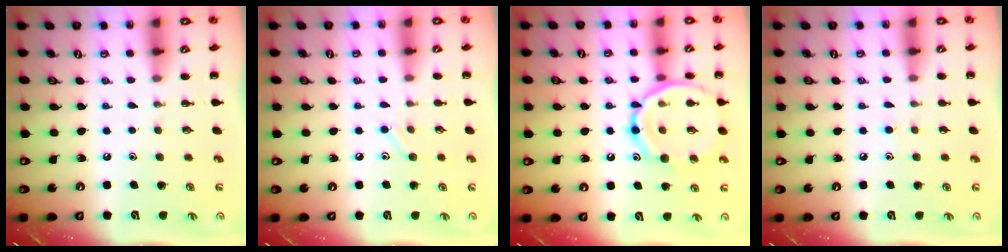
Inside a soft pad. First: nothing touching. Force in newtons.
{"total": 7.0, "press": 6.7, "slide": 2.0}
{"total": 17.6, "press": 17.5, "slide": 1.6}
{"total": 4.9, "press": 4.5, "slide": 1.8}